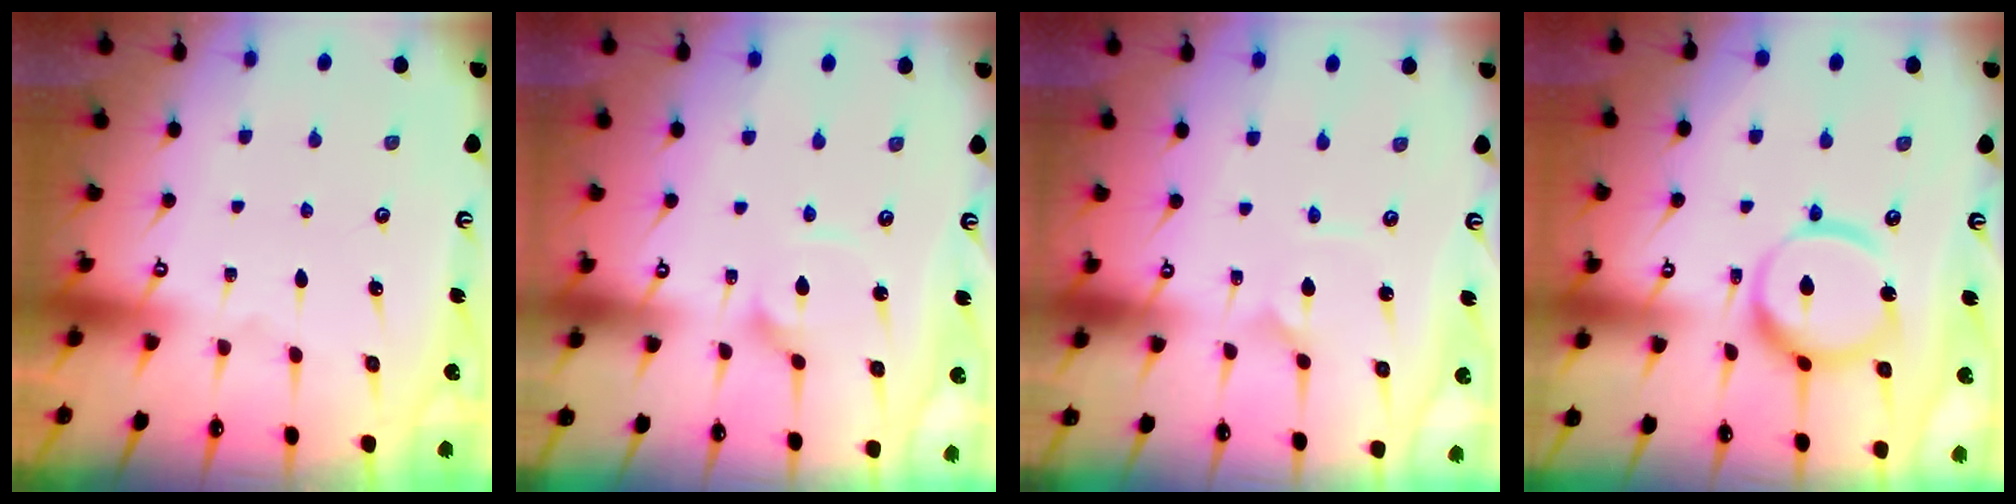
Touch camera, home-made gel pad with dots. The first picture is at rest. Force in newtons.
{"total": 2.3, "press": 2.3, "slide": 0.3}
{"total": 1.9, "press": 1.9, "slide": 0.0}
{"total": 13.9, "press": 13.9, "slide": 1.4}